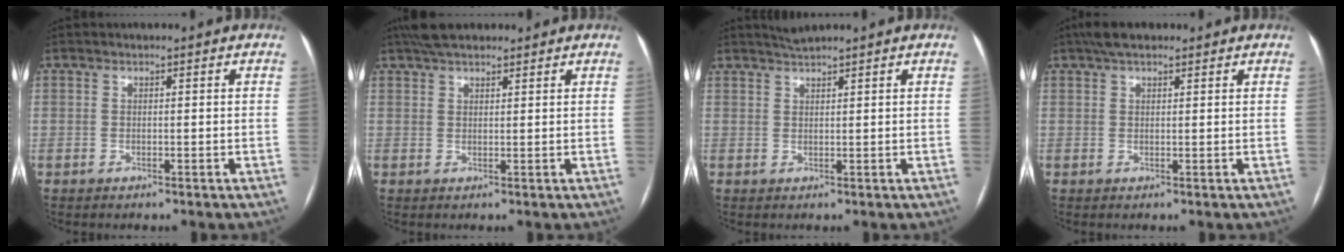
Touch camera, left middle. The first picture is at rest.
{"total": 5.7, "force": [4.7, 1.8, 2.7], "torque": [-0.045, 0.032, 0.083]}
{"total": 1.9, "force": [1.8, -0.5, 0.4], "torque": [-0.009, 0.006, 0.039]}
{"total": 4.4, "force": [3.3, 1.5, 2.5], "torque": [-0.048, 0.028, 0.058]}